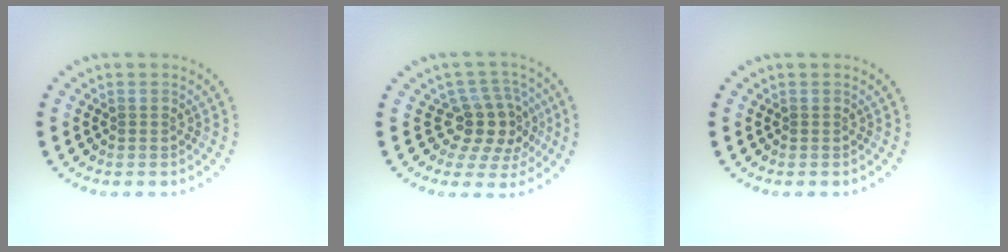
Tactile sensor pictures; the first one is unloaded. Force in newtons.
{"total": 4.0, "press": 3.5, "slide": 2.1}
{"total": 0.0}